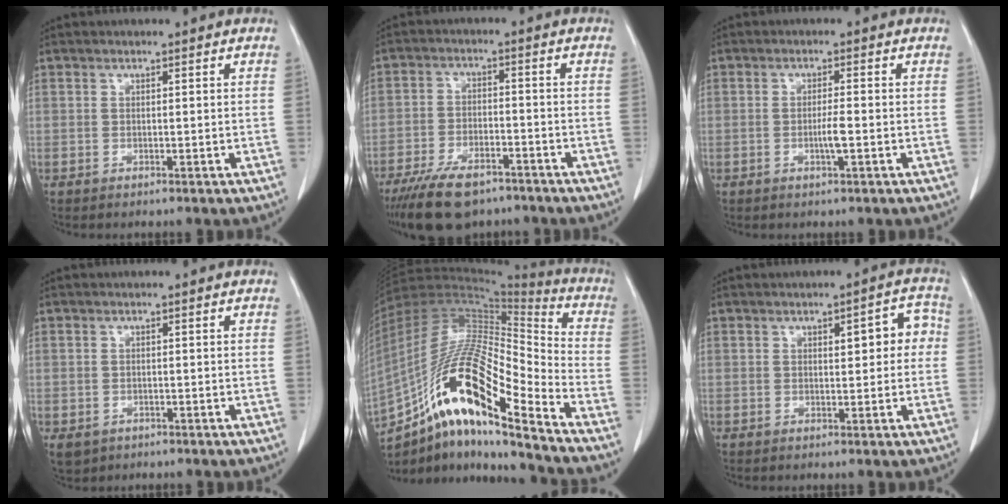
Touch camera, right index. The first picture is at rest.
{"total": 10.8, "force": [-8.1, 4.1, 5.9], "torque": [-0.107, -0.013, -0.135]}
{"total": 2.5, "force": [-0.7, -0.2, 2.4], "torque": [-0.046, -0.003, -0.012]}
{"total": 3.5, "force": [-1.9, 2.8, 1.0], "torque": [-0.015, -0.002, -0.024]}
{"total": 23.2, "force": [-13.9, 3.5, 18.3], "torque": [-0.358, -0.006, -0.247]}
{"total": 4.7, "force": [0.7, 1.8, 4.3], "torque": [-0.046, 0.022, 0.008]}